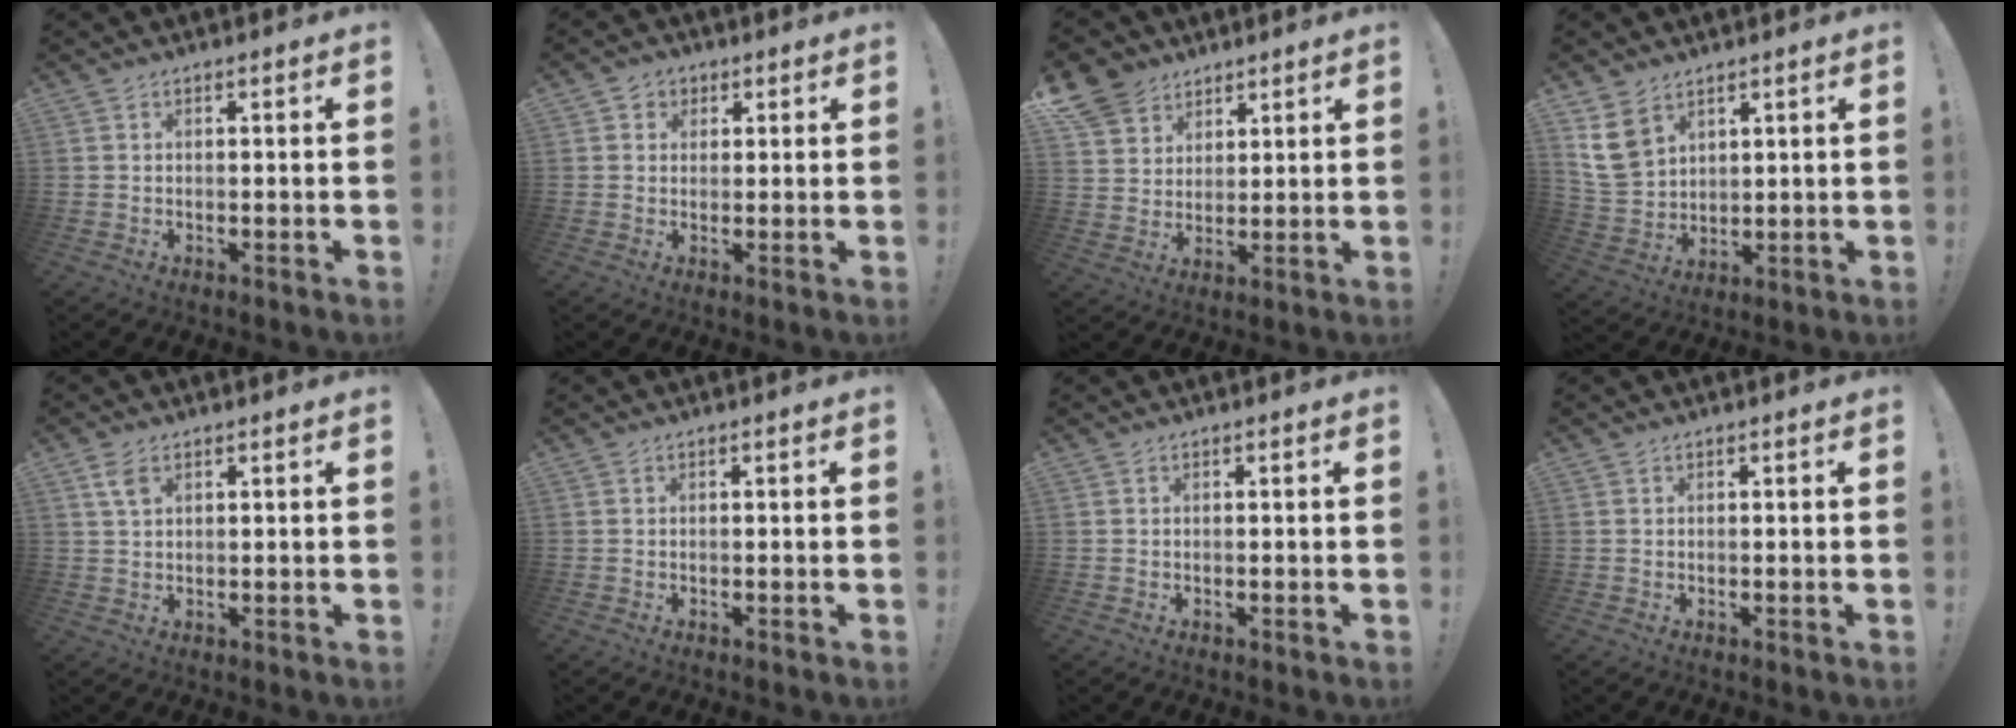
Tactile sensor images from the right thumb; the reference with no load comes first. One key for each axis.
{"total": 3.3, "fx": 0.8, "fy": 3.1, "fz": 0.7, "tx": -0.004, "ty": -0.003, "tz": 0.013}
{"total": 9.4, "fx": 6.5, "fy": 6.5, "fz": 1.9, "tx": -0.042, "ty": -0.044, "tz": 0.131}
{"total": 10.3, "fx": 6.3, "fy": 7.0, "fz": 4.4, "tx": -0.072, "ty": -0.024, "tz": 0.128}
{"total": 4.1, "fx": 2.1, "fy": 2.0, "fz": 2.9, "tx": -0.058, "ty": 0.001, "tz": 0.039}
{"total": 0.0}
{"total": 0.0}
{"total": 0.0}